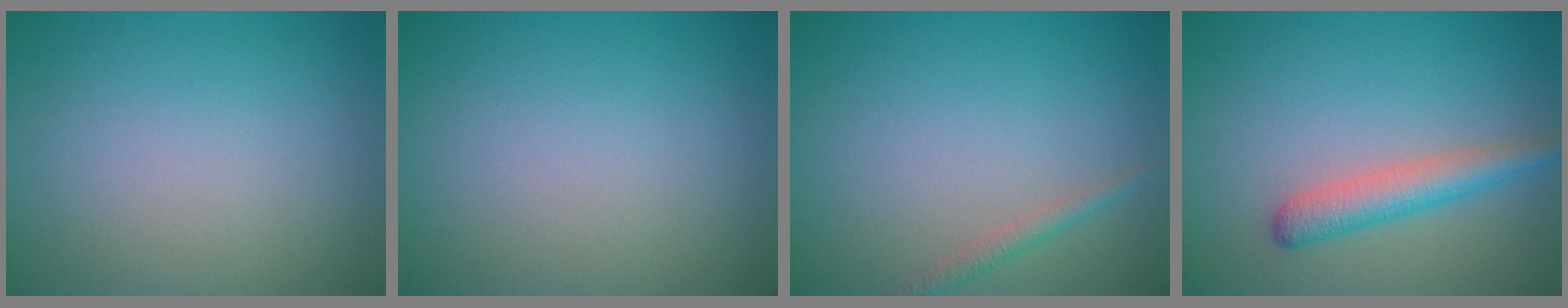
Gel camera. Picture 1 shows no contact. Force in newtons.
{"total": 0.0}
{"total": 1.2, "press": 1.2, "slide": 0.0}
{"total": 3.3, "press": 3.3, "slide": 0.1}